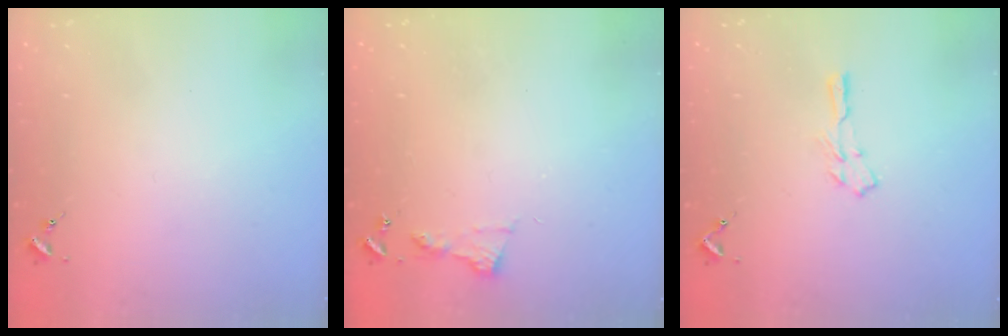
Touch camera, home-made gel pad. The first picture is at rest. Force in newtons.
{"total": 5.2, "press": 5.2, "slide": 0.4}
{"total": 4.7, "press": 4.7, "slide": 0.3}